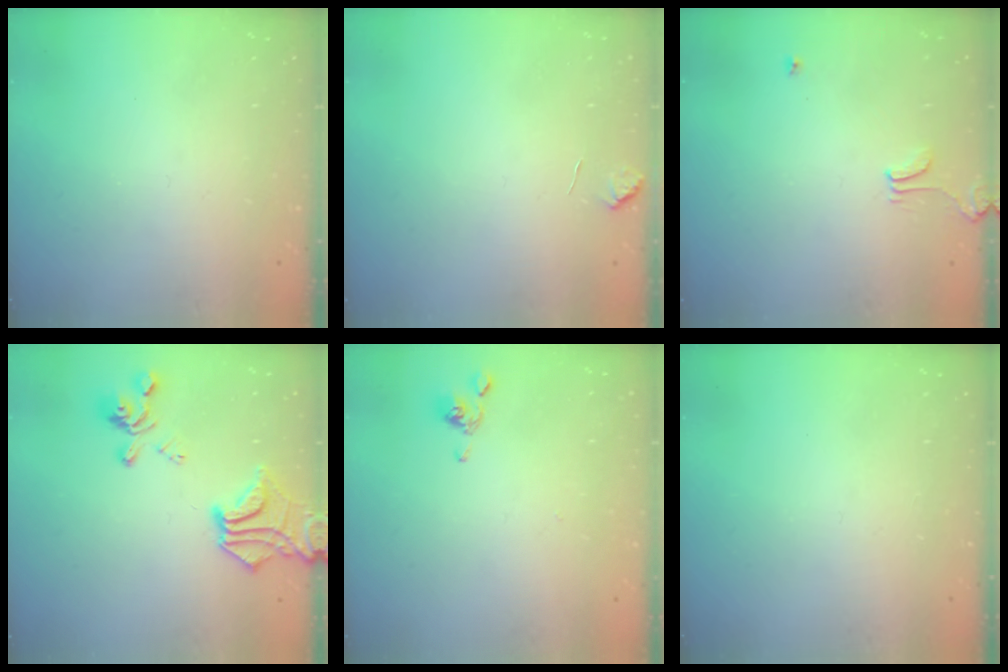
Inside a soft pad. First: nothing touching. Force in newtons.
{"total": 0.8, "press": 0.4, "slide": 0.7}
{"total": 1.7, "press": 1.7, "slide": 0.3}
{"total": 11.3, "press": 10.9, "slide": 2.9}
{"total": 2.0, "press": 2.0, "slide": 0.1}
{"total": 0.0}